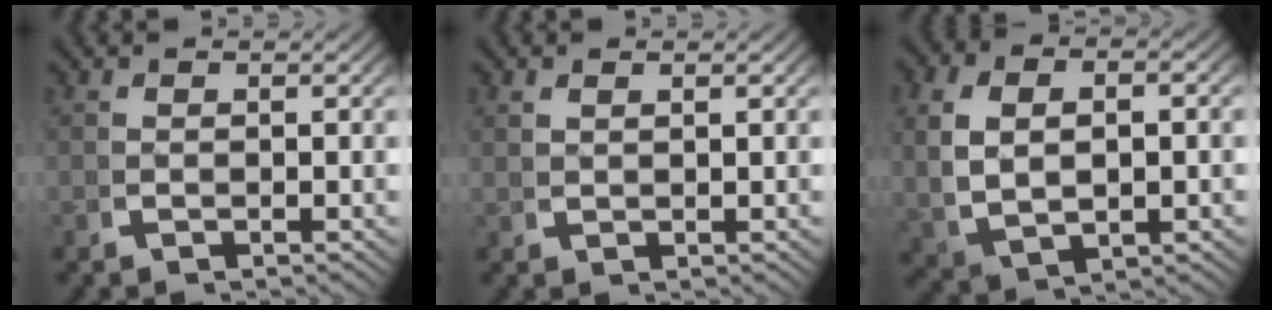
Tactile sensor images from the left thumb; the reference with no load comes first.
{"total": 1.1, "force": [1.0, -0.1, 0.2], "torque": [-0.004, 0.004, 0.028]}
{"total": 6.2, "force": [0.4, 4.1, 4.7], "torque": [-0.113, -0.017, 0.027]}